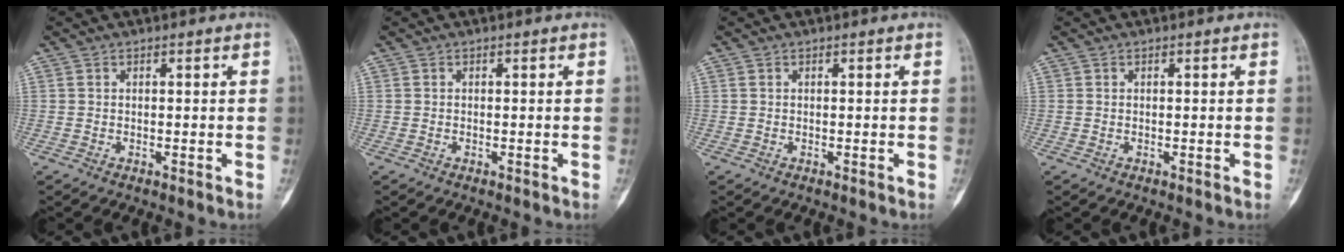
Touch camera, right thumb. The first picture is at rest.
{"total": 0.0}
{"total": 0.0}
{"total": 0.0}